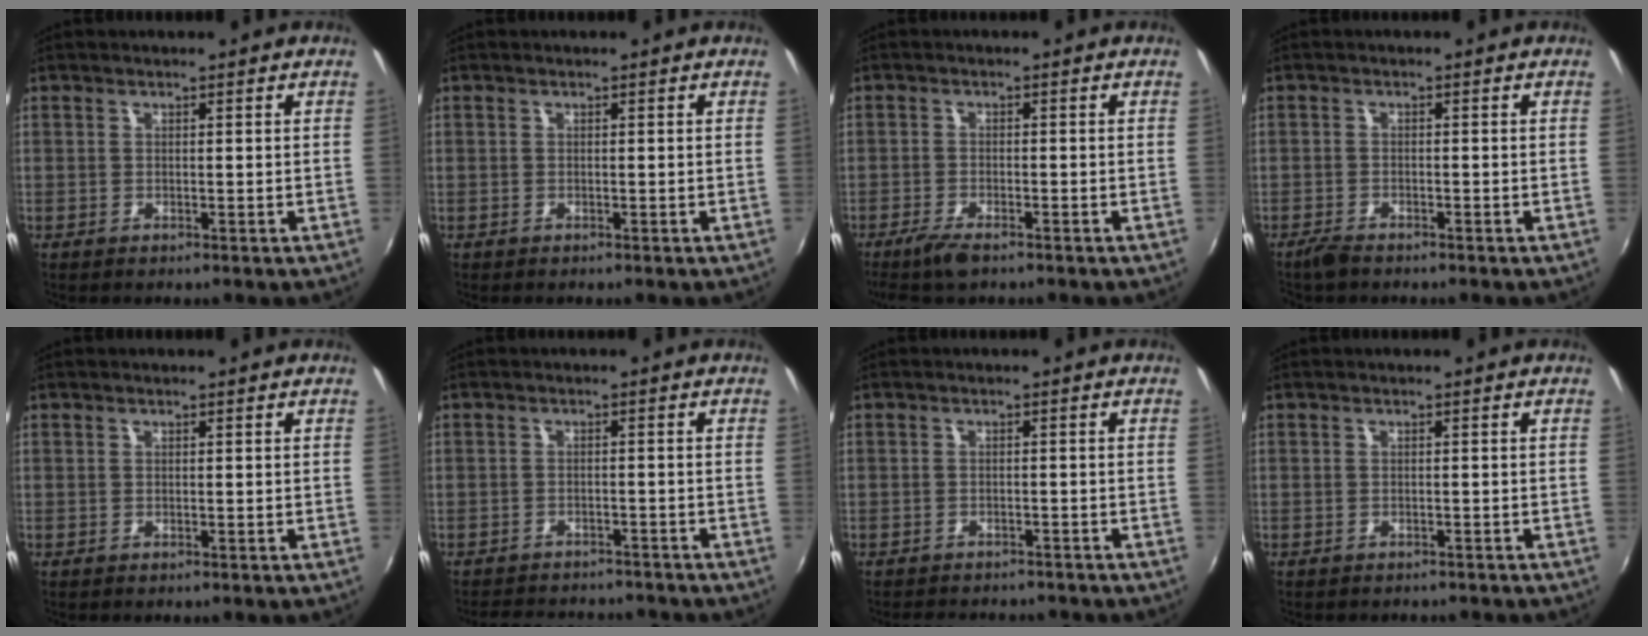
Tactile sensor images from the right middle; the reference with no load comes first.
{"total": 0.0}
{"total": 4.4, "force": [-3.4, 1.1, 2.6], "torque": [-0.070, -0.011, -0.066]}
{"total": 2.4, "force": [-2.2, 0.7, 0.8], "torque": [-0.027, -0.004, -0.044]}
{"total": 0.0}
{"total": 10.7, "force": [-9.7, 3.1, 3.5], "torque": [-0.082, 0.001, -0.132]}
{"total": 6.8, "force": [-6.1, 2.0, 2.1], "torque": [-0.053, -0.008, -0.085]}
{"total": 2.6, "force": [-2.3, 0.7, 0.8], "torque": [-0.018, -0.011, -0.029]}